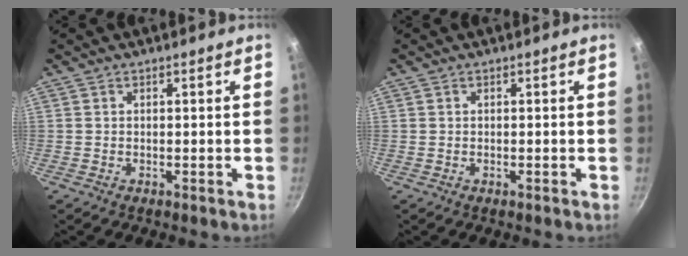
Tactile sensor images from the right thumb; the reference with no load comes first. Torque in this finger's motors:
{"motor_torque": [0.33, 0.05, 0.42, -0.07, 0.00]}